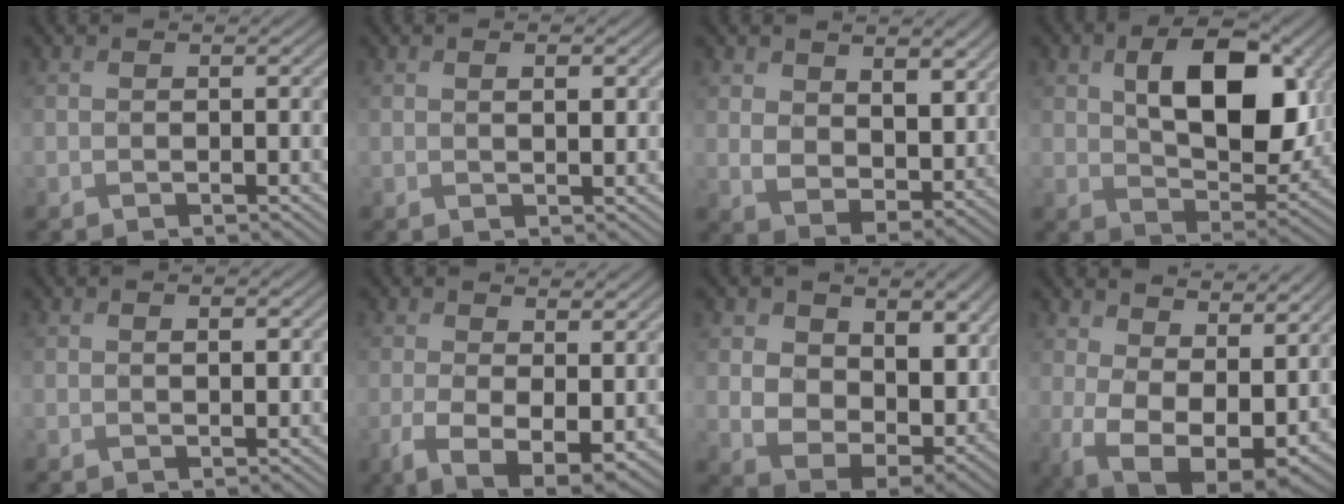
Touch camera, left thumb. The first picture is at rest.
{"total": 1.7, "force": [0.4, 0.8, 1.4], "torque": [-0.022, -0.002, 0.009]}
{"total": 9.6, "force": [3.6, 6.5, 6.0], "torque": [-0.144, -0.018, 0.071]}
{"total": 12.2, "force": [2.7, 7.3, 9.3], "torque": [-0.149, -0.009, 0.049]}
{"total": 1.2, "force": [0.3, 0.6, 1.0], "torque": [-0.015, -0.002, 0.006]}
{"total": 5.4, "force": [0.1, 2.6, 4.7], "torque": [-0.093, -0.021, 0.001]}
{"total": 12.3, "force": [2.6, 8.1, 8.8], "torque": [-0.195, -0.018, 0.051]}
{"total": 14.2, "force": [3.9, 8.6, 10.6], "torque": [-0.191, -0.026, 0.089]}